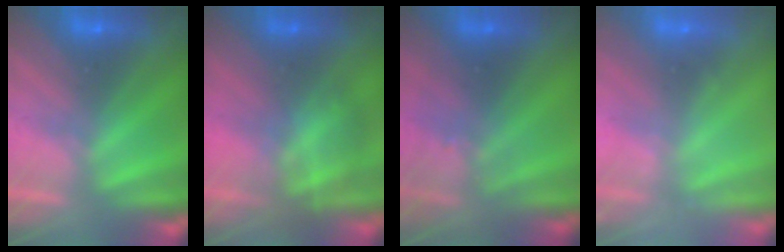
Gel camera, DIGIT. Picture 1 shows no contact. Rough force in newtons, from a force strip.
{"total": 2.9}
{"total": 2.9}
{"total": 2.1}